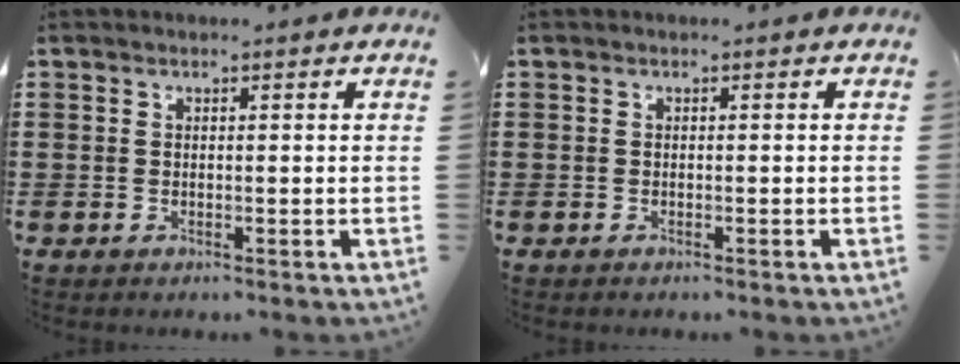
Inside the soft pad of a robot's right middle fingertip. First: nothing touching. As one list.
[{"total": 0.0}]